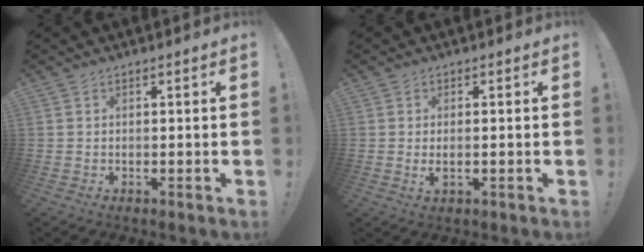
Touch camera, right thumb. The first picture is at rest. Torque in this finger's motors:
{"motor_torque": [0.00, -0.11, 0.10, -0.21, 0.12]}